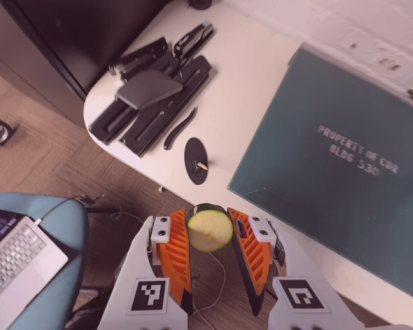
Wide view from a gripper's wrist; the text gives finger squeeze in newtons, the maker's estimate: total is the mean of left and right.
{"total": 9.5, "left": 9.1, "right": 10.0}